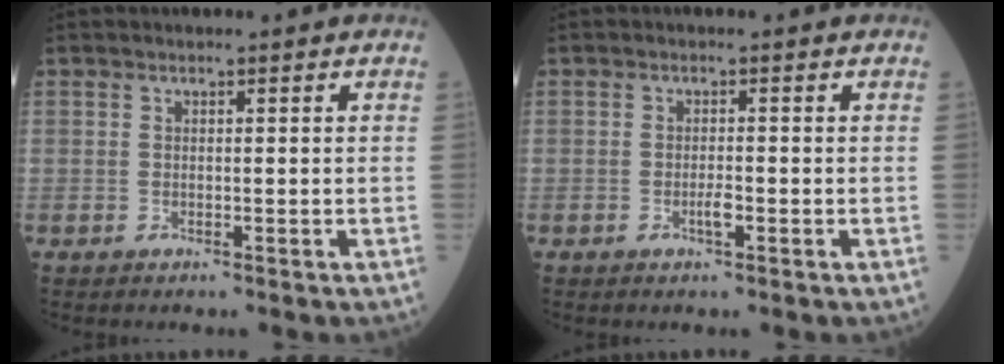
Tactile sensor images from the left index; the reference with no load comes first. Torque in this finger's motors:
{"motor_torque": [0.40, 0.23, 0.02, 0.01]}